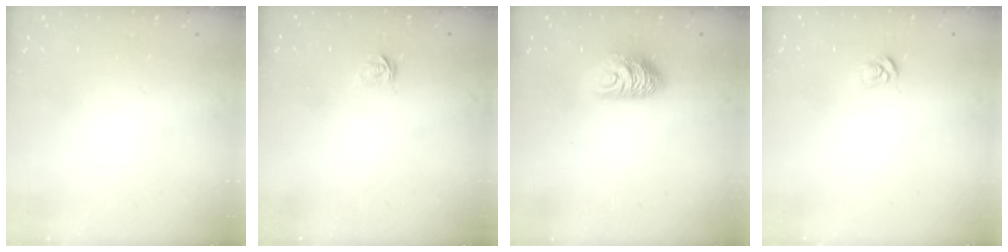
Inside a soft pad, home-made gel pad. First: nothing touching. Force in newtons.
{"total": 2.3, "press": 2.3, "slide": 0.2}
{"total": 8.5, "press": 8.5, "slide": 0.7}
{"total": 4.2, "press": 4.2, "slide": 0.3}